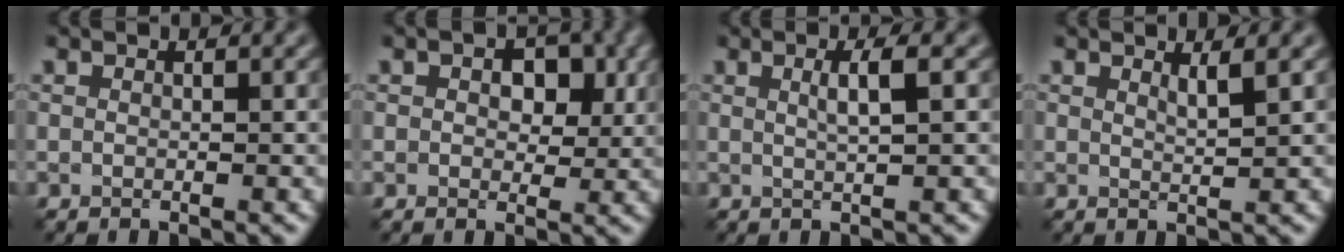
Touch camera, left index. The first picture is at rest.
{"total": 3.8, "force": [1.0, 2.4, 2.8], "torque": [-0.037, -0.001, 0.012]}
{"total": 2.4, "force": [0.6, 0.6, 2.2], "torque": [-0.033, 0.004, 0.005]}
{"total": 1.5, "force": [0.9, 0.3, 1.1], "torque": [-0.012, -0.001, 0.012]}